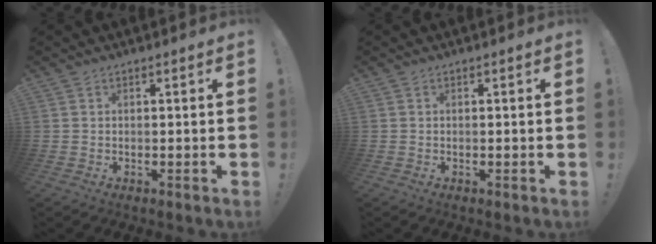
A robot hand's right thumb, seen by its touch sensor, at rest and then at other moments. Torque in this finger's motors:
{"motor_torque": [0.23, 0.05, 0.19, -0.32, 0.00]}